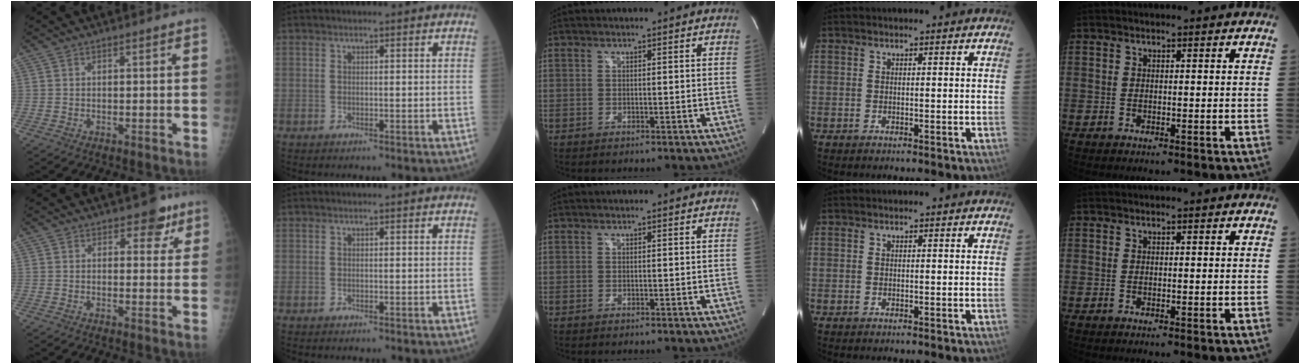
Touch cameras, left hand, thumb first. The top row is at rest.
{"thumb": {"total": 4.5, "force": [2.6, 2.9, 2.2], "torque": [0.006, -0.009, 0.029]}}